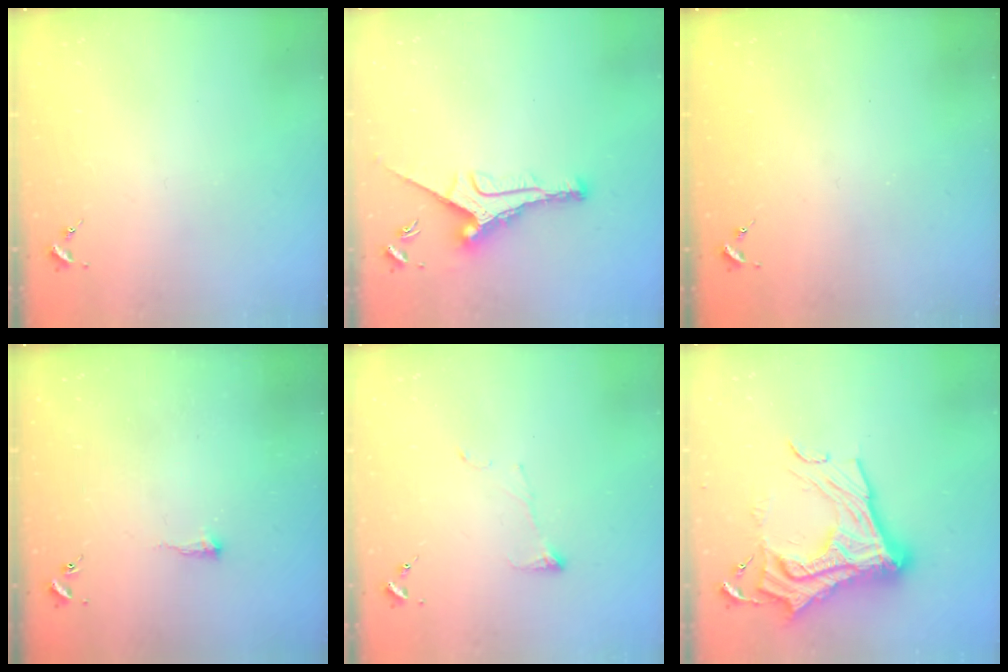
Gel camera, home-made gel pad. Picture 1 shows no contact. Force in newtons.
{"total": 9.9, "press": 9.9, "slide": 0.1}
{"total": 0.7, "press": 0.7, "slide": 0.1}
{"total": 4.6, "press": 4.6, "slide": 0.7}
{"total": 5.8, "press": 5.8, "slide": 0.7}
{"total": 23.9, "press": 23.8, "slide": 2.1}